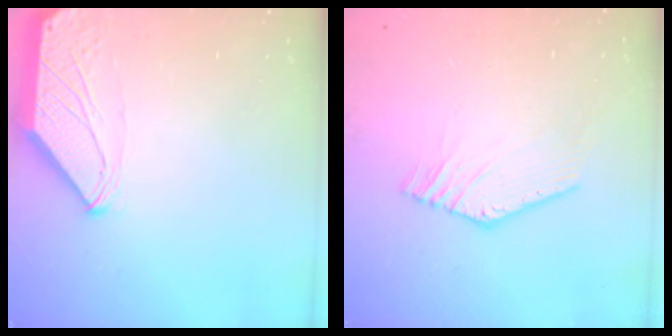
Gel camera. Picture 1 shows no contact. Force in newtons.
{"total": 2.3, "press": 2.3, "slide": 0.2}